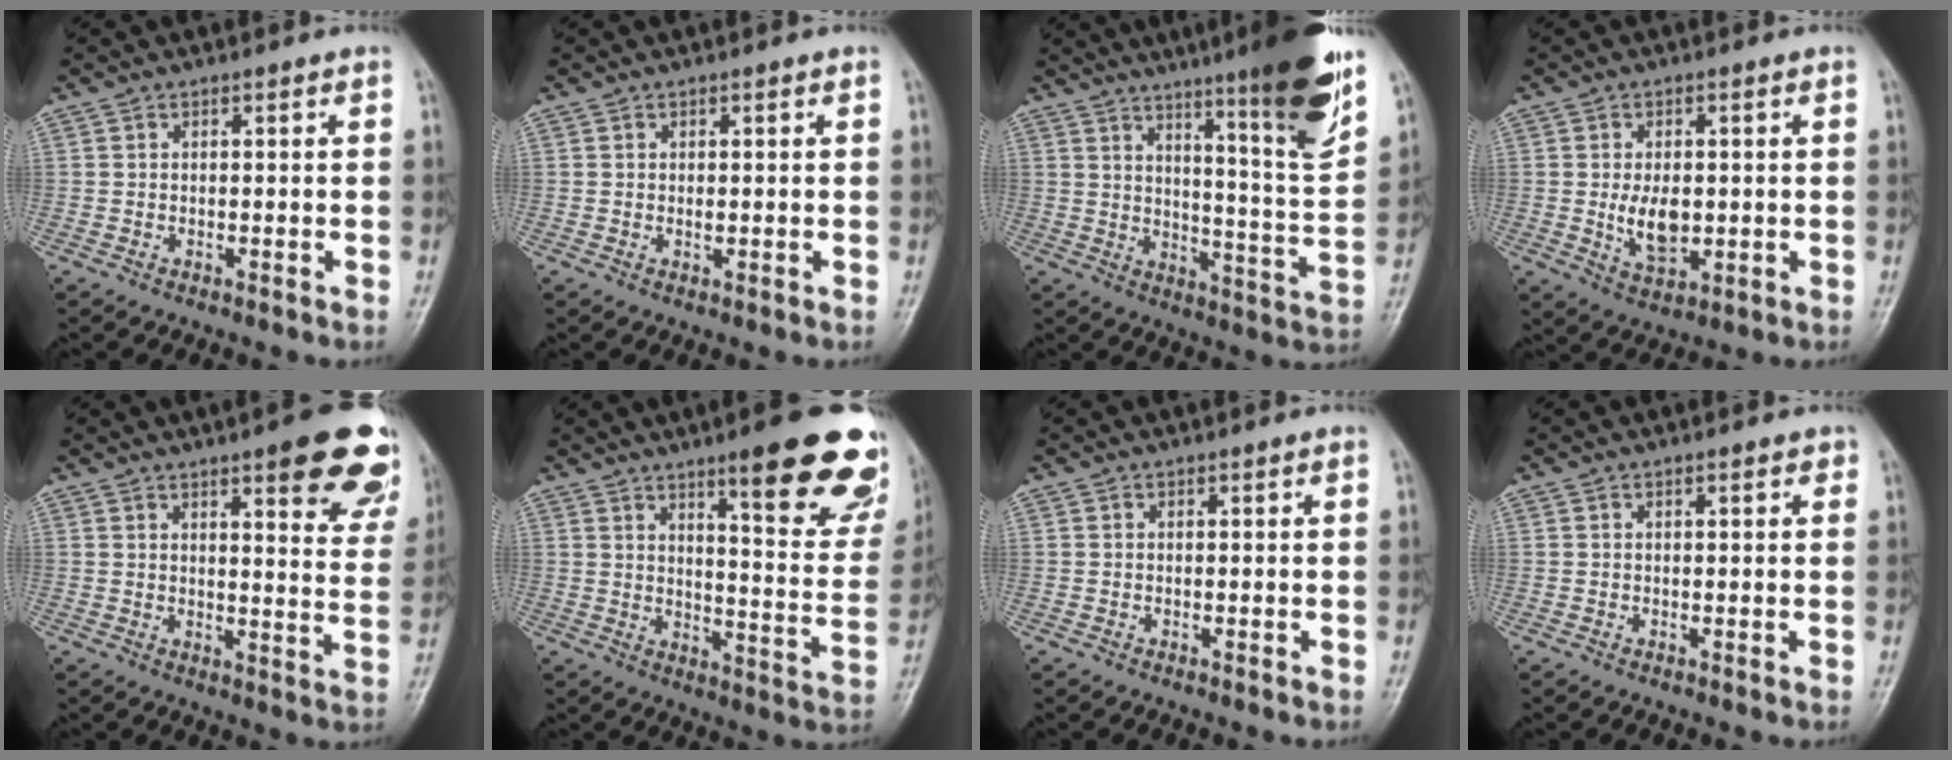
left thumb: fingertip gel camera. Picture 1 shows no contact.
{"total": 0.9, "force": [0.1, 0.4, 0.7], "torque": [-0.011, -0.002, 0.004]}
{"total": 17.9, "force": [11.1, 1.3, 14.0], "torque": [-0.180, -0.063, 0.161]}
{"total": 6.8, "force": [-0.2, 4.0, 5.5], "torque": [-0.084, -0.011, 0.005]}
{"total": 16.7, "force": [9.9, 4.4, 12.7], "torque": [-0.120, -0.044, 0.113]}
{"total": 22.5, "force": [13.8, 4.7, 17.1], "torque": [-0.184, -0.070, 0.183]}
{"total": 0.0}
{"total": 1.3, "force": [0.7, 0.6, 0.9], "torque": [-0.008, 0.000, 0.006]}